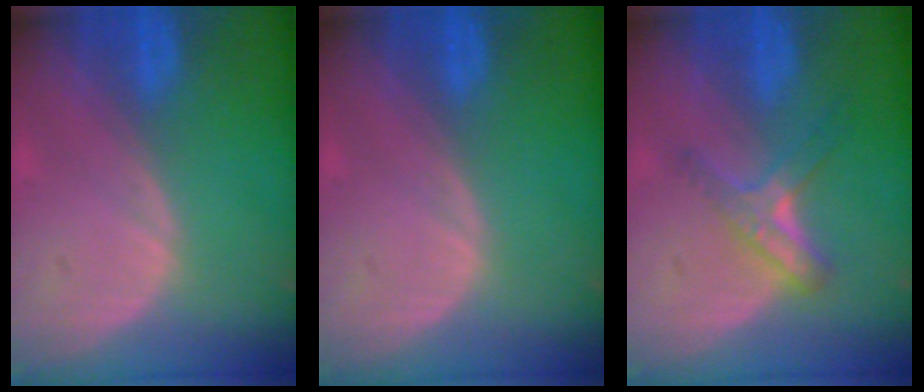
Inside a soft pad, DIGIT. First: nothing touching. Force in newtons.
{"total": 0.0}
{"total": 5.4, "press": 4.8, "slide": 2.6}